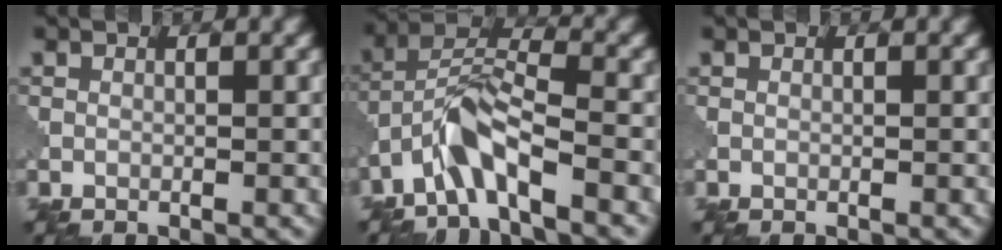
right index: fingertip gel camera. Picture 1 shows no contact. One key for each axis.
{"total": 5.1, "fx": -3.3, "fy": 1.1, "fz": 3.8, "tx": -0.076, "ty": 0.014, "tz": -0.069}
{"total": 0.0}